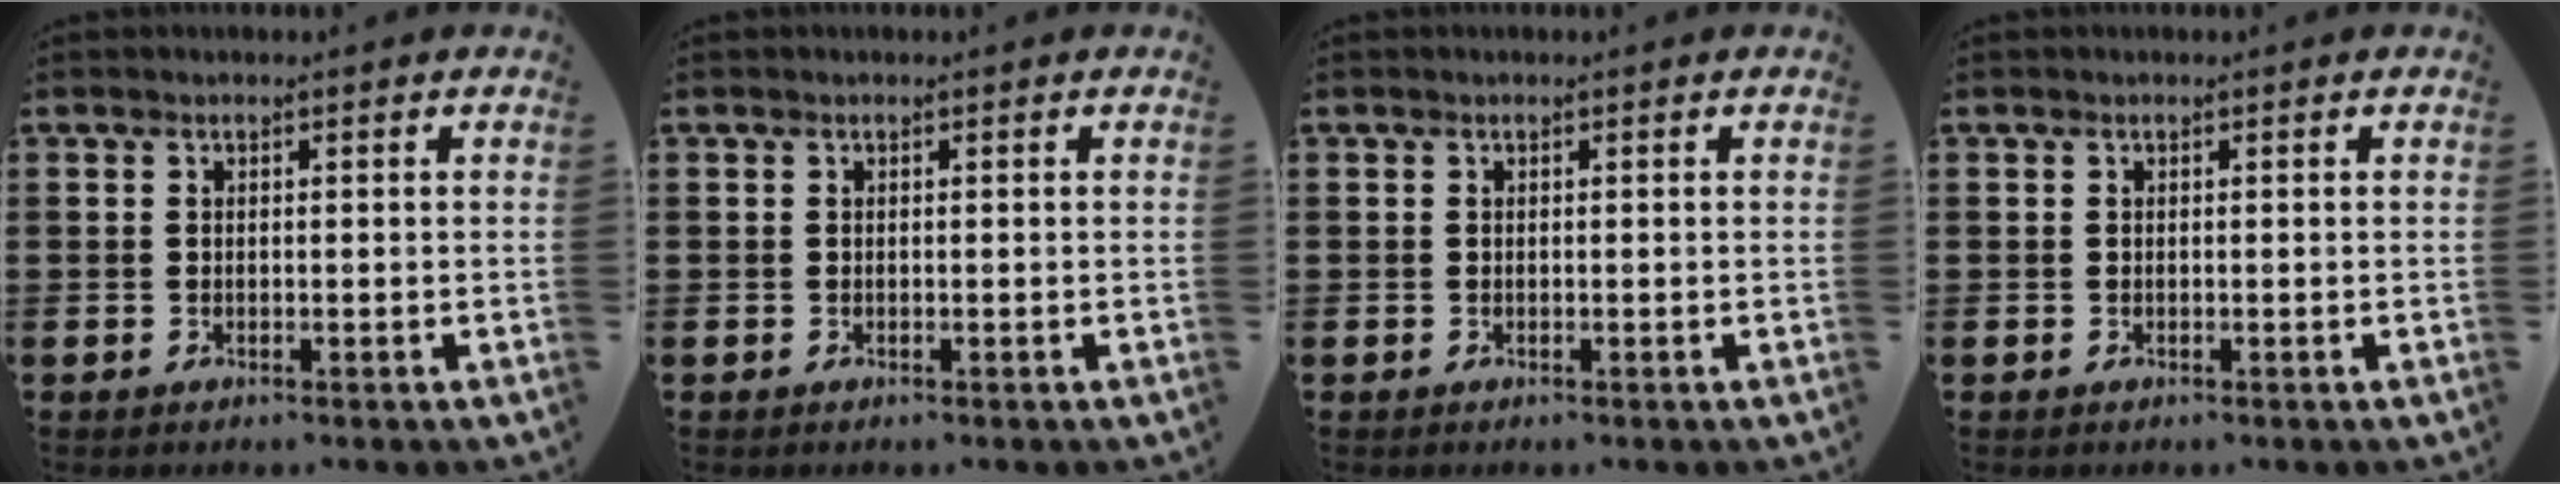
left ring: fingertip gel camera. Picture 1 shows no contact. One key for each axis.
{"total": 0.0}
{"total": 0.0}
{"total": 0.0}